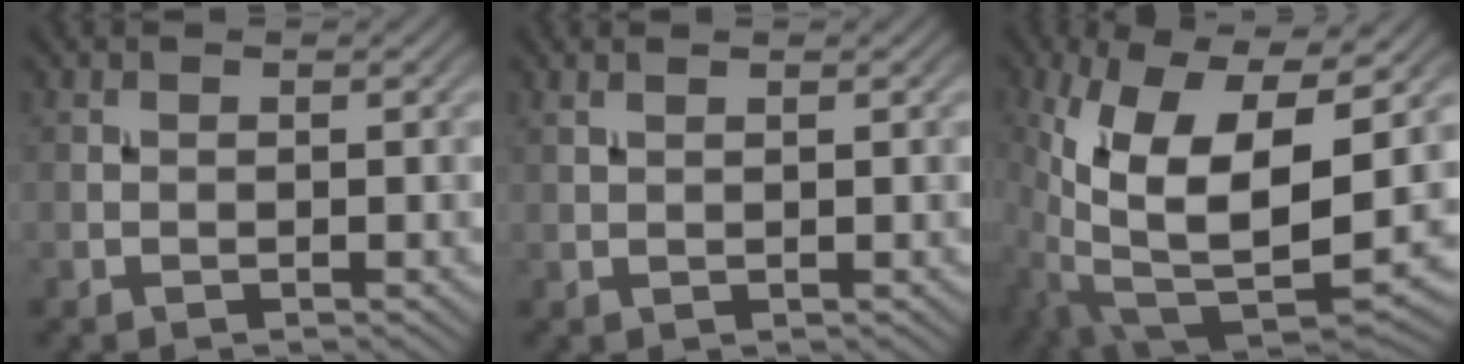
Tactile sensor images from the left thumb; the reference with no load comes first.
{"total": 1.1, "force": [0.8, 0.2, 0.8], "torque": [-0.015, 0.002, 0.010]}
{"total": 17.2, "force": [1.3, 7.7, 15.3], "torque": [-0.306, -0.024, 0.039]}